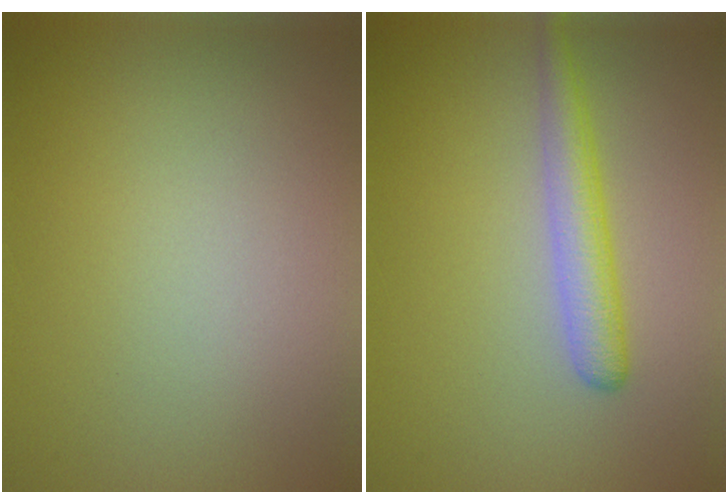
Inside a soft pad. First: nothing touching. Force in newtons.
{"total": 2.9, "press": 2.9, "slide": 0.1}